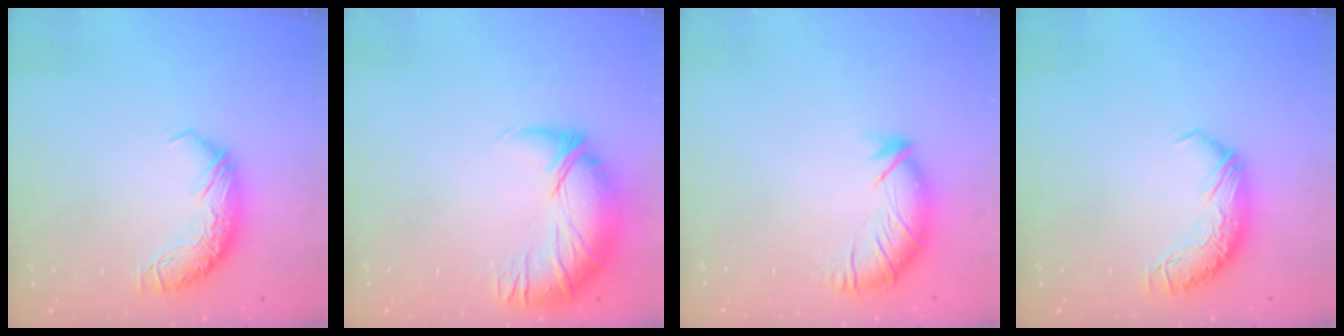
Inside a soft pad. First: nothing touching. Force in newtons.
{"total": 2.7, "press": 0.4, "slide": 2.7}
{"total": 2.8, "press": 2.0, "slide": 1.9}
{"total": 0.0}